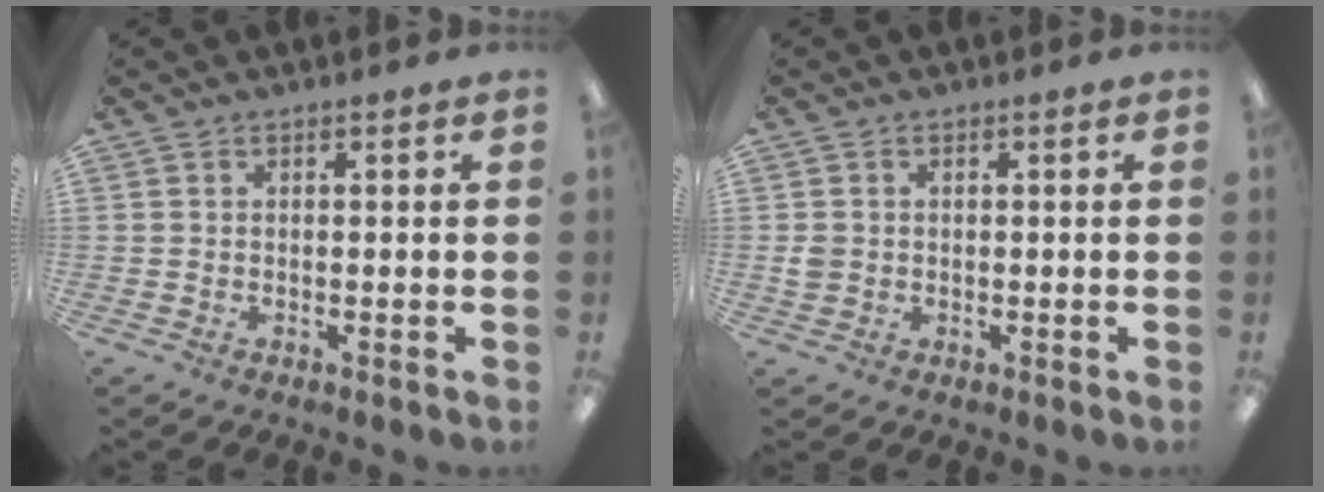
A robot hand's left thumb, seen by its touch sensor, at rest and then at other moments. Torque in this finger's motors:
{"motor_torque": [-0.06, 0.04, 0.11, -0.15, 0.00]}